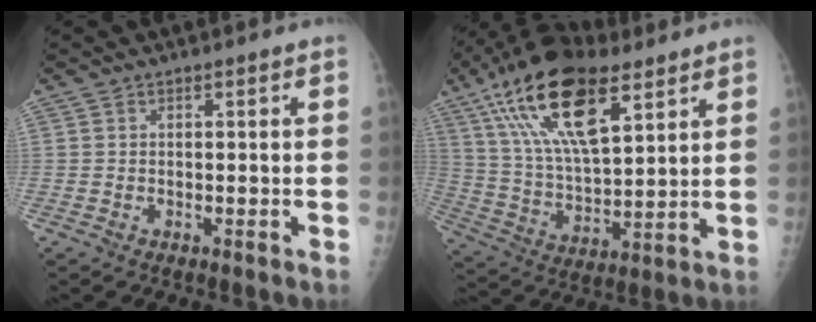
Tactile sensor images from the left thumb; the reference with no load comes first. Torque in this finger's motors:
{"motor_torque": [0.93, 0.48, 1.99, -0.78, 0.28]}